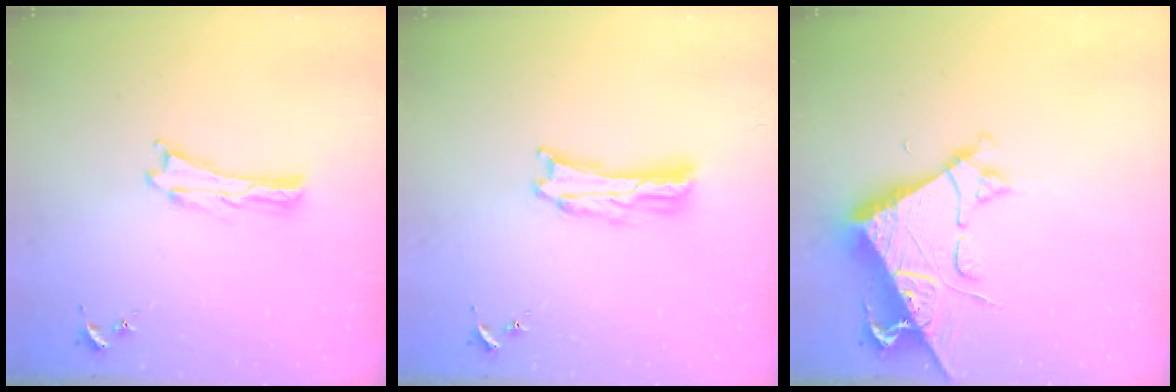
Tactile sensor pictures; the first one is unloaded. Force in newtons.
{"total": 1.7, "press": 1.7, "slide": 0.3}
{"total": 8.5, "press": 8.4, "slide": 0.9}